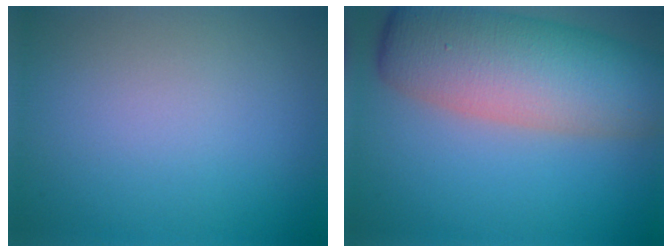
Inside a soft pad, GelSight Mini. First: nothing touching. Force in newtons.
{"total": 11.7, "press": 11.7, "slide": 0.5}